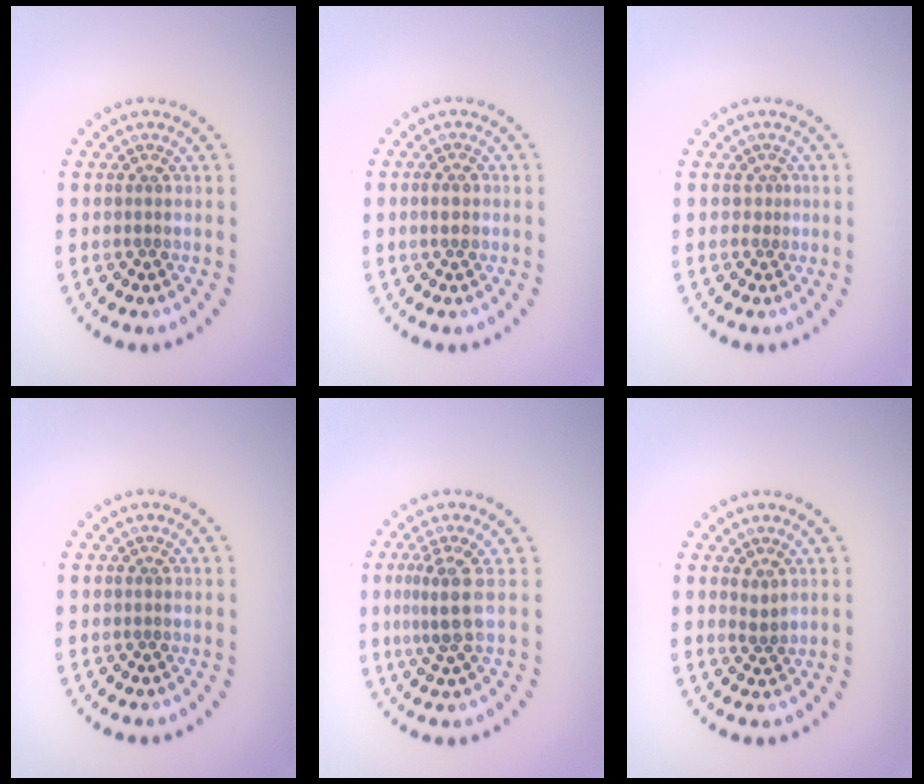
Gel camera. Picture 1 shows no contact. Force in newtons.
{"total": 1.0, "press": 1.0, "slide": 0.1}
{"total": 0.5, "press": 0.1, "slide": 0.5}
{"total": 0.0}
{"total": 2.9, "press": 2.1, "slide": 2.0}
{"total": 0.9, "press": 0.8, "slide": 0.4}